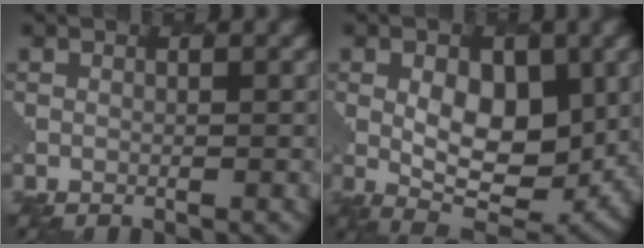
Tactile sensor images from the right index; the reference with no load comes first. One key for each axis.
{"total": 6.9, "fx": 0.8, "fy": 3.8, "fz": 5.7, "tx": -0.091, "ty": -0.009, "tz": 0.017}